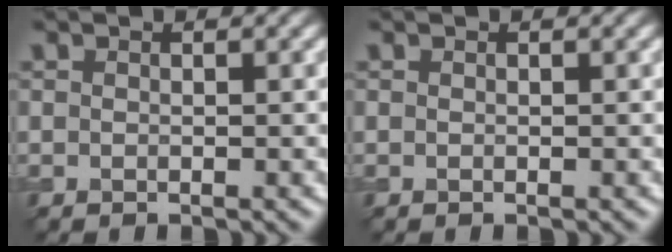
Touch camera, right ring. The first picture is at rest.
{"total": 0.0}